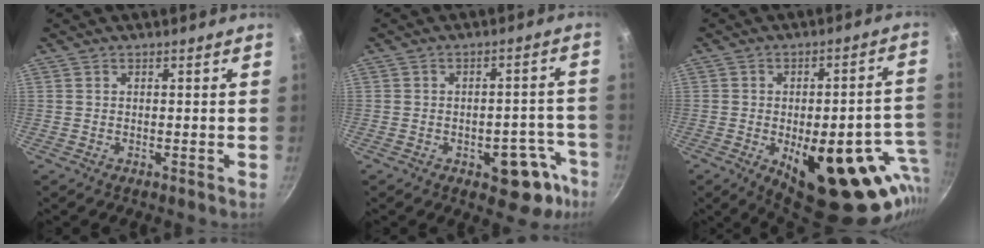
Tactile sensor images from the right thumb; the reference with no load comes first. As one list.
[{"total": 11.3, "force": [-5.3, 6.3, 7.7], "torque": [-0.018, 0.042, -0.061]}, {"total": 25.9, "force": [-7.5, 11.6, 21.9], "torque": [-0.225, 0.011, -0.083]}]